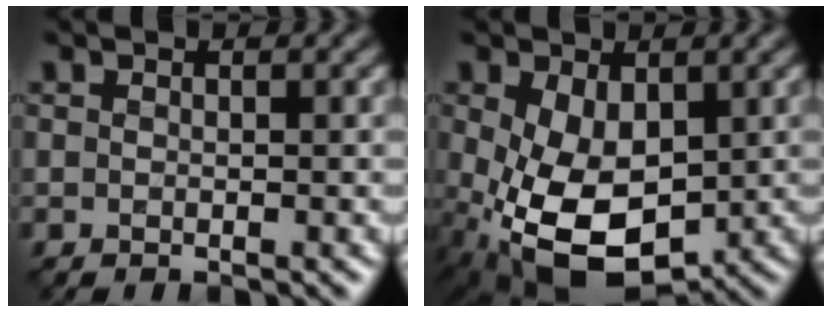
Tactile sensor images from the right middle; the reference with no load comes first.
{"total": 8.5, "force": [-1.6, 5.2, 6.6], "torque": [-0.156, -0.028, -0.016]}